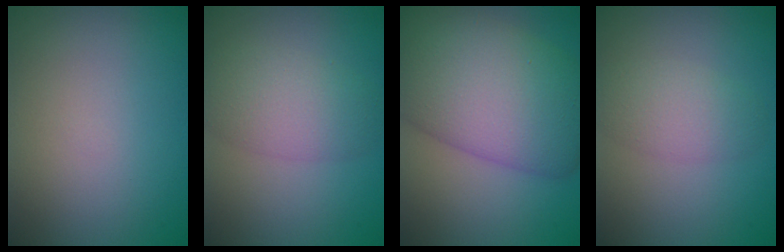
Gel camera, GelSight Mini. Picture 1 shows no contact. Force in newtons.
{"total": 4.5, "press": 4.5, "slide": 0.3}
{"total": 12.3, "press": 12.2, "slide": 0.6}
{"total": 3.0, "press": 3.0, "slide": 0.2}